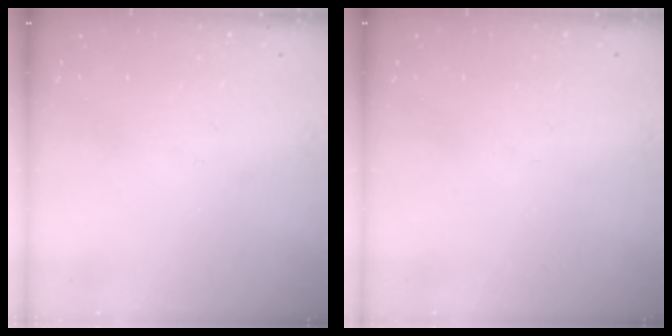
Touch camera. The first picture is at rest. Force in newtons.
{"total": 0.0}